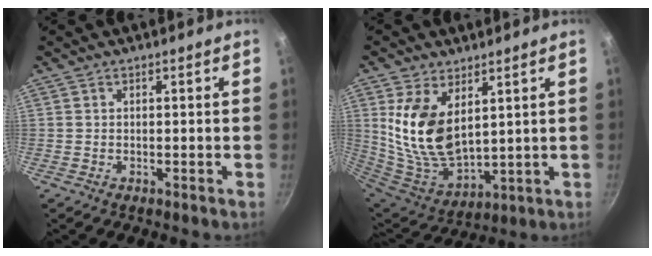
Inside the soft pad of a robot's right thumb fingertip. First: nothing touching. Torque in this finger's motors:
{"motor_torque": [0.09, 0.98, 1.46, 0.24, 0.49]}